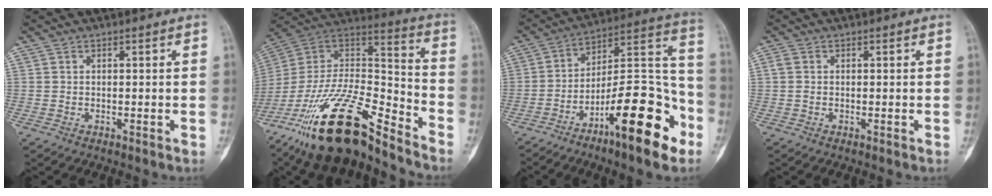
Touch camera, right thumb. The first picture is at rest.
{"total": 25.5, "force": [-18.6, 7.6, 15.7], "torque": [-0.303, 0.069, -0.335]}
{"total": 21.9, "force": [-11.3, 6.0, 17.9], "torque": [-0.268, 0.080, -0.182]}
{"total": 1.1, "force": [0.0, 0.9, 0.7], "torque": [-0.017, 0.000, -0.001]}